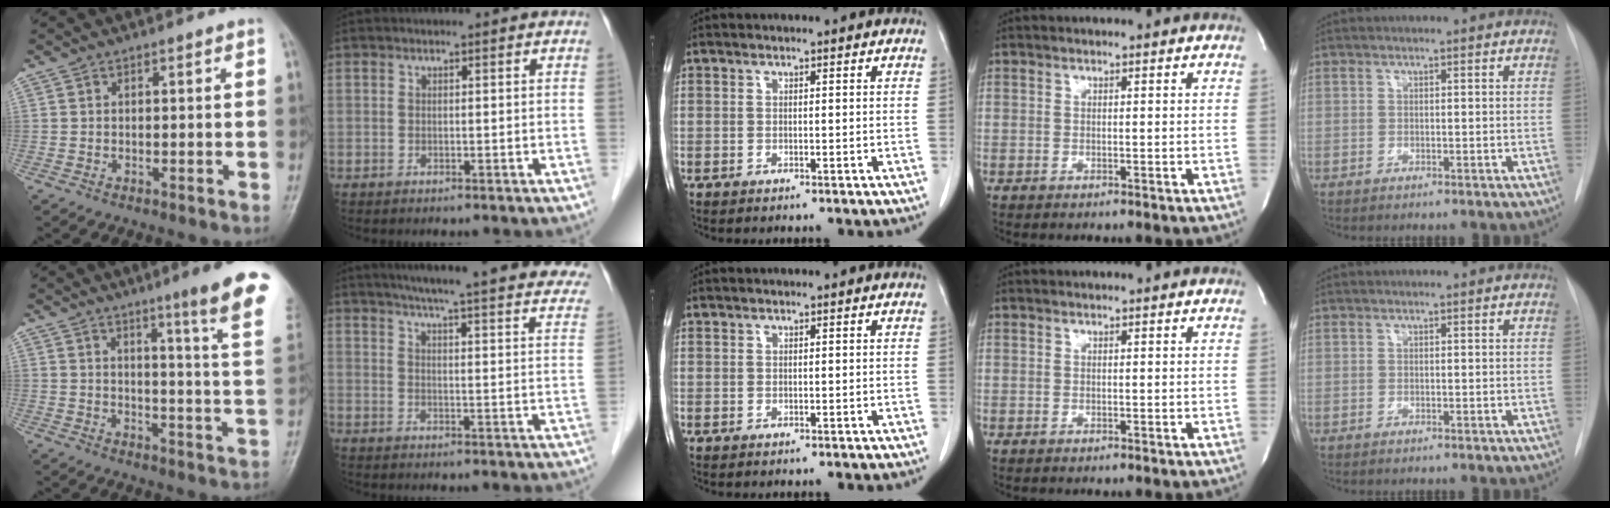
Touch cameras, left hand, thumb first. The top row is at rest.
{"thumb": {"total": 15.0, "force": [9.4, 0.2, 11.8], "torque": [-0.139, -0.057, 0.110]}, "index": {"total": 29.2, "force": [25.4, 2.4, 14.2], "torque": [-0.178, -0.049, 0.294]}}